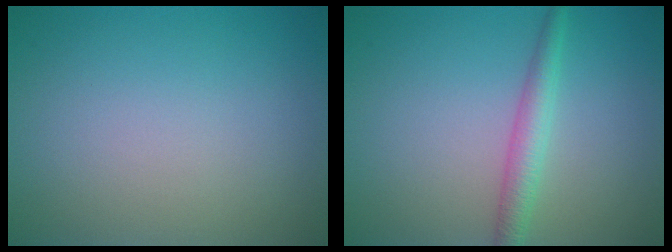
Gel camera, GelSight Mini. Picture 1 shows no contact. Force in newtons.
{"total": 2.5, "press": 2.5, "slide": 0.1}